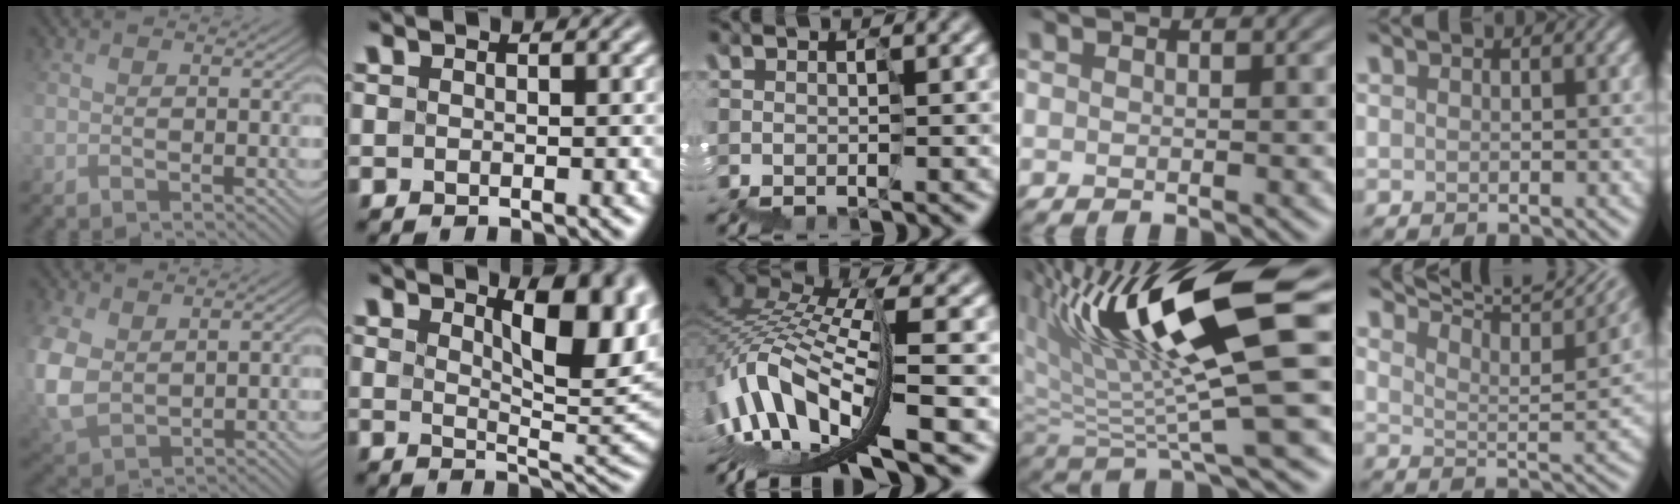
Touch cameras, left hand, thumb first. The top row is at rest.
{"thumb": {"total": 8.5, "force": [1.5, 5.6, 6.3], "torque": [-0.181, -0.007, 0.038]}, "index": {"total": 7.9, "force": [3.1, 2.5, 6.8], "torque": [-0.096, 0.000, 0.051]}, "middle": {"total": 10.7, "force": [-3.0, 3.6, 9.7], "torque": [-0.230, 0.017, -0.035]}, "ring": {"total": 12.2, "force": [3.2, 2.5, 11.5], "torque": [-0.191, -0.008, 0.058]}, "little": {"total": 9.3, "force": [7.9, 1.7, 4.5], "torque": [-0.078, 0.003, 0.105]}}